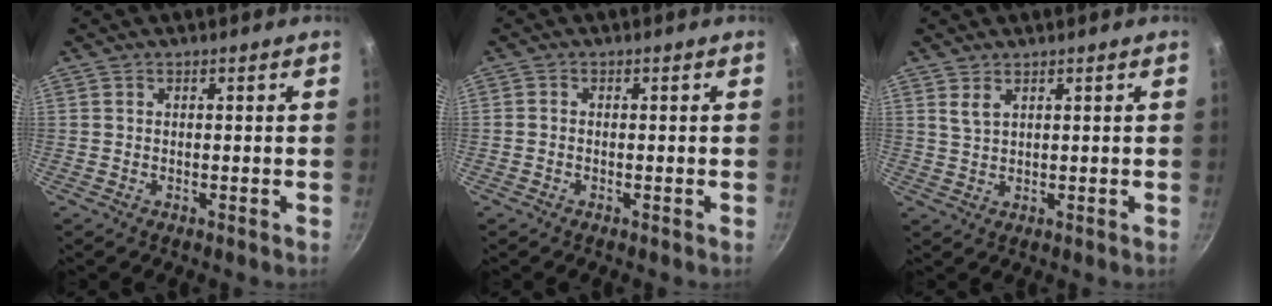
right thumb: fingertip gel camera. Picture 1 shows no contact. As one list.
[{"total": 0.8, "force": [-0.4, 0.5, 0.4], "torque": [-0.010, 0.004, -0.011]}, {"total": 2.4, "force": [1.5, 1.1, 1.5], "torque": [-0.030, -0.008, 0.033]}]